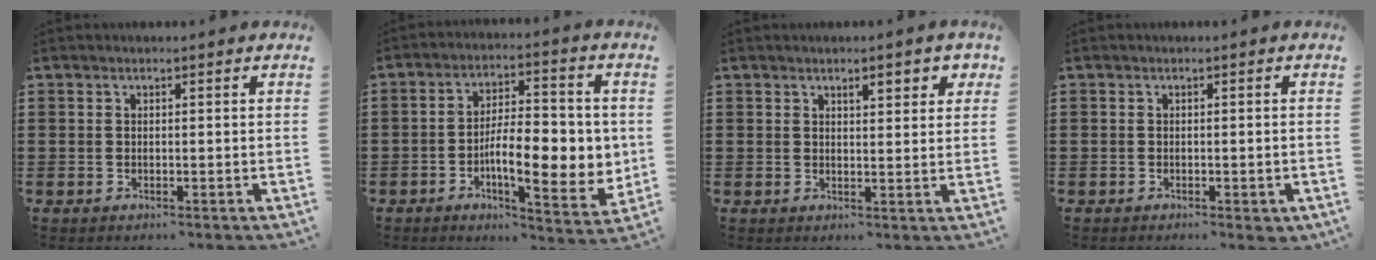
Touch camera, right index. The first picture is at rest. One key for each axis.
{"total": 11.1, "fx": -1.6, "fy": 4.3, "fz": 10.1, "tx": -0.156, "ty": -0.013, "tz": -0.033}
{"total": 2.8, "fx": 1.7, "fy": 0.8, "fz": 2.1, "tx": -0.027, "ty": -0.001, "tz": 0.024}
{"total": 0.9, "fx": -0.7, "fy": 0.4, "fz": 0.4, "tx": -0.010, "ty": -0.004, "tz": -0.014}